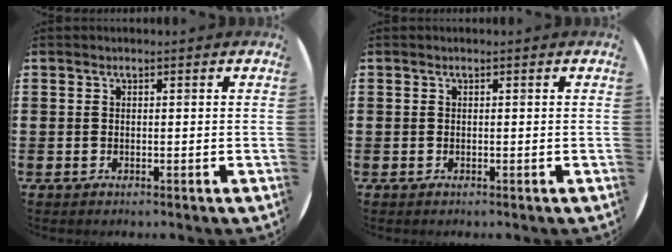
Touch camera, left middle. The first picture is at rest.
{"total": 0.0}